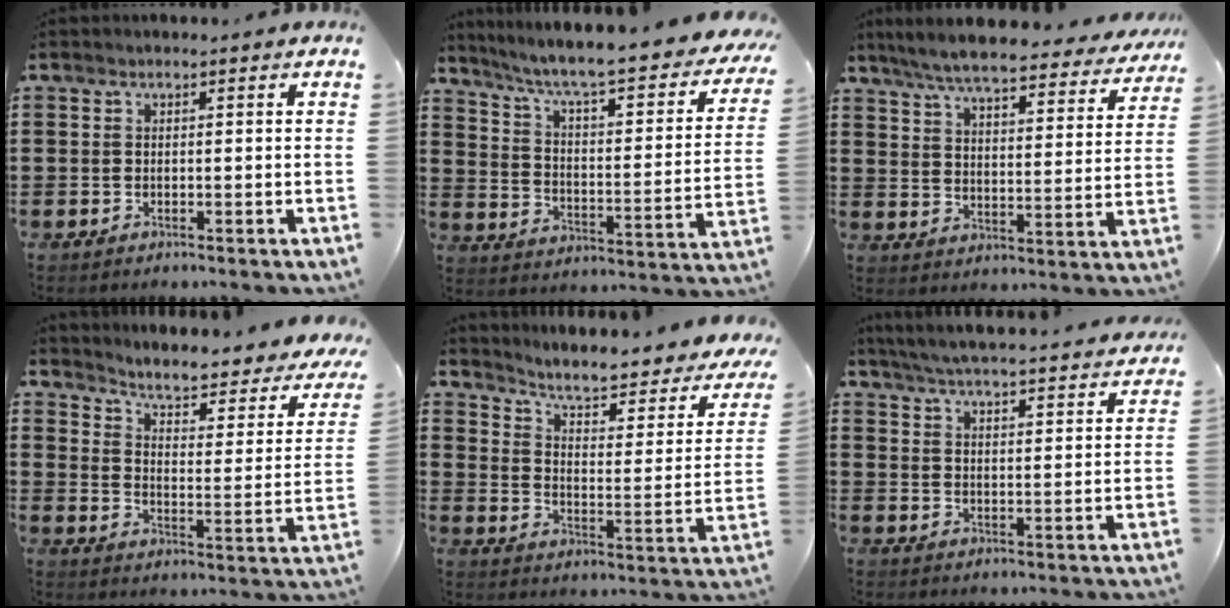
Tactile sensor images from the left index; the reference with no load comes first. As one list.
[{"total": 6.7, "force": [5.4, 0.2, 4.1], "torque": [-0.101, -0.046, 0.082]}, {"total": 7.4, "force": [6.7, 0.3, 3.1], "torque": [-0.089, -0.043, 0.115]}, {"total": 4.4, "force": [3.4, 0.4, 2.8], "torque": [-0.063, -0.035, 0.046]}, {"total": 5.5, "force": [4.3, 0.8, 3.4], "torque": [-0.079, -0.039, 0.063]}, {"total": 5.3, "force": [5.1, -0.5, 1.4], "torque": [-0.051, -0.041, 0.084]}]